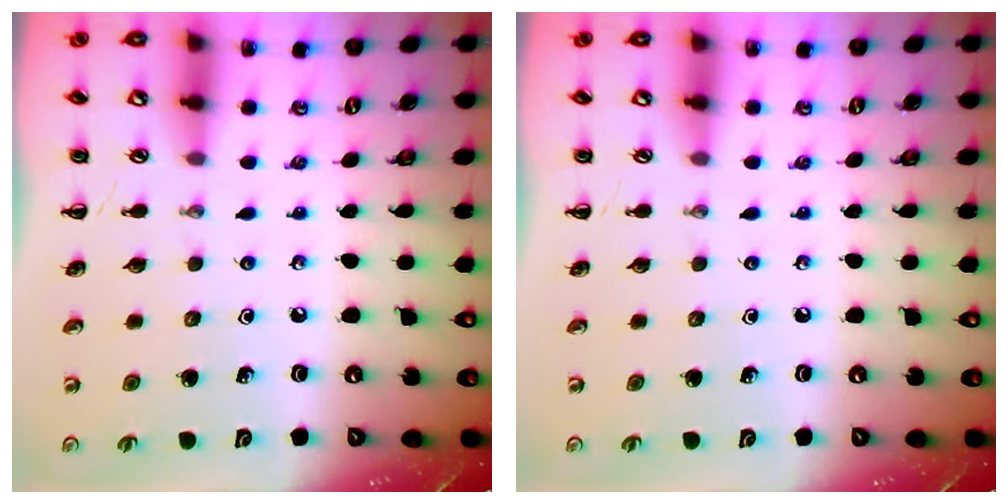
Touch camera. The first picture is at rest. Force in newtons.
{"total": 0.0}